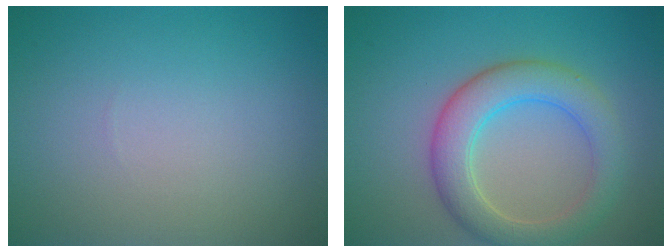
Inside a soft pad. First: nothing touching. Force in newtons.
{"total": 5.2, "press": 5.2, "slide": 0.2}